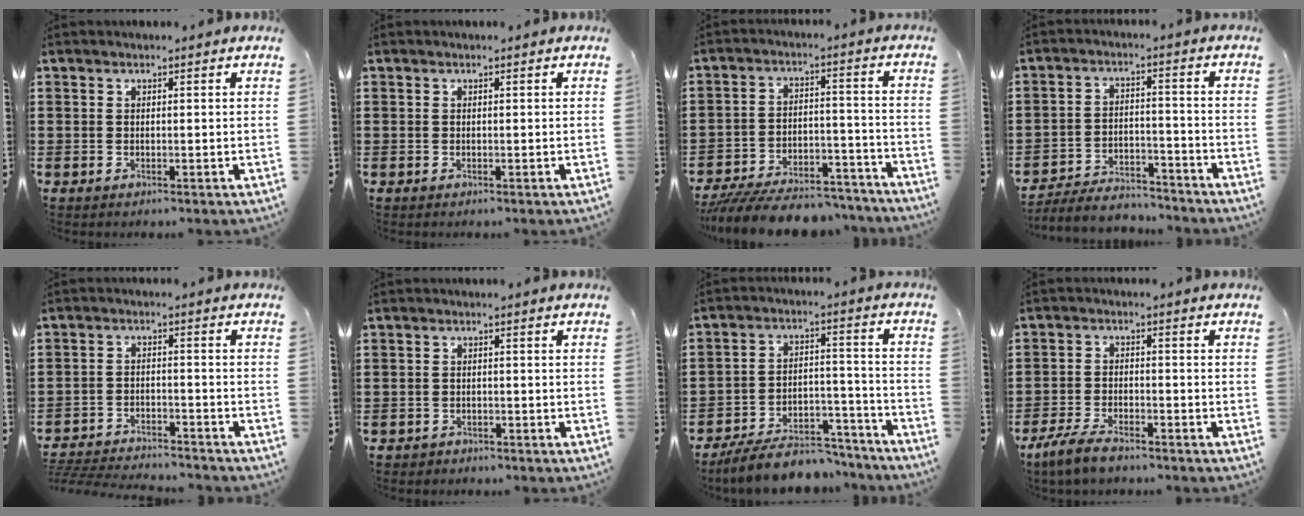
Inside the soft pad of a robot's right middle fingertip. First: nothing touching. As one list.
[{"total": 0.0}, {"total": 8.6, "force": [-8.1, 1.7, 2.3], "torque": [-0.033, 0.028, -0.154]}, {"total": 5.1, "force": [-4.9, 1.0, 0.9], "torque": [-0.023, 0.007, -0.101]}, {"total": 4.2, "force": [-4.2, 0.3, 0.4], "torque": [-0.017, 0.001, -0.090]}, {"total": 1.2, "force": [-1.1, 0.5, -0.1], "torque": [-0.002, 0.004, -0.025]}, {"total": 9.1, "force": [-8.2, 2.3, 3.2], "torque": [-0.046, 0.032, -0.154]}, {"total": 4.6, "force": [-3.8, 1.4, 2.3], "torque": [-0.059, -0.002, -0.078]}]